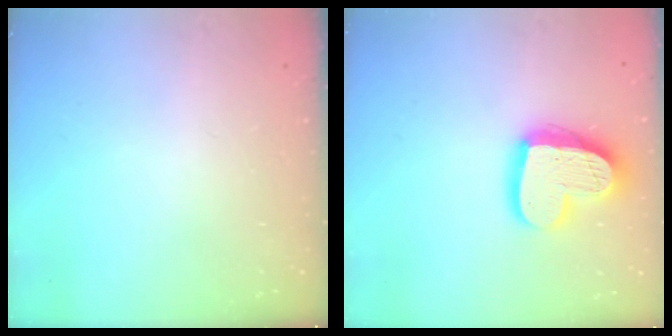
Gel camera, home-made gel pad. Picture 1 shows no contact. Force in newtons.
{"total": 20.0, "press": 20.0, "slide": 1.7}